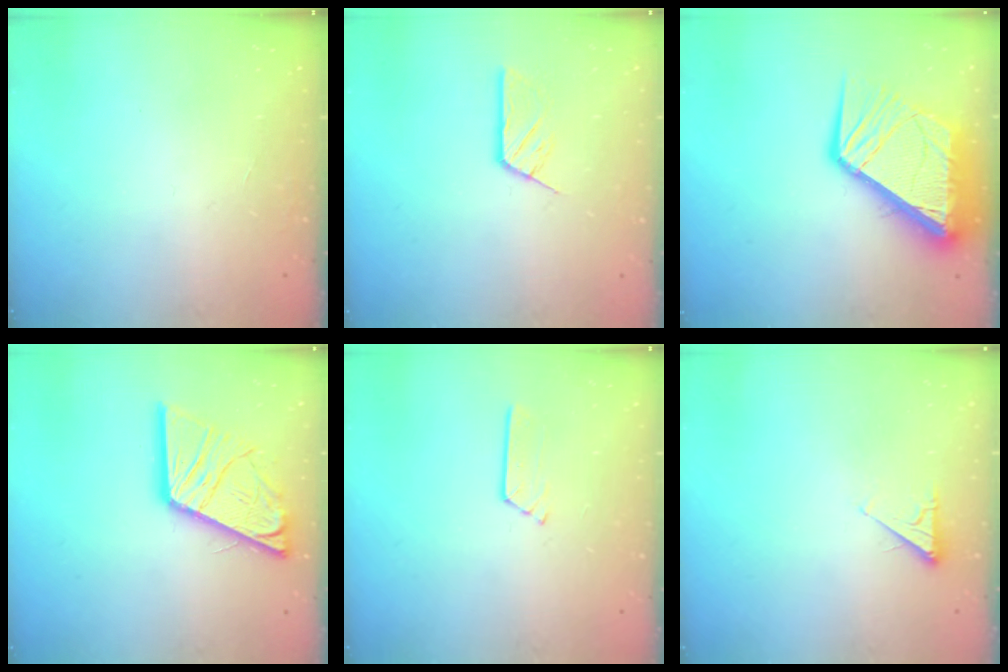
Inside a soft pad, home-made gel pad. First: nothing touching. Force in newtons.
{"total": 4.8, "press": 4.8, "slide": 0.3}
{"total": 20.5, "press": 20.4, "slide": 2.4}
{"total": 19.6, "press": 19.5, "slide": 2.2}
{"total": 2.4, "press": 2.4, "slide": 0.2}
{"total": 2.5, "press": 2.5, "slide": 0.4}